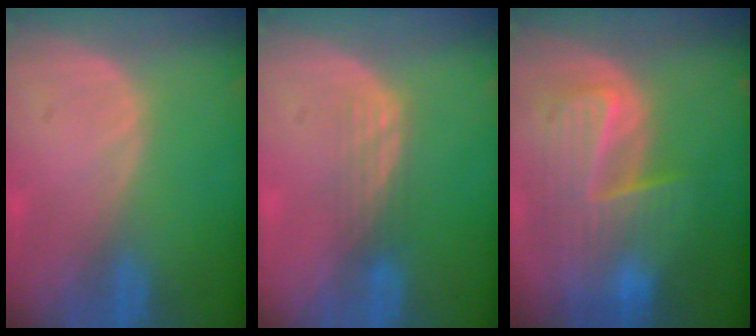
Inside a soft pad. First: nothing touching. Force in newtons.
{"total": 2.9, "press": 2.5, "slide": 1.5}
{"total": 10.3, "press": 8.9, "slide": 5.1}